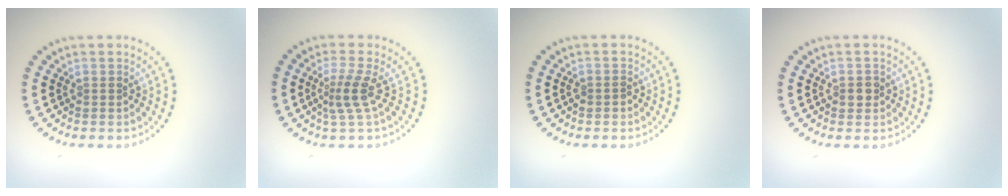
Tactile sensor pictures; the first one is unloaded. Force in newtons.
{"total": 2.5, "press": 1.7, "slide": 1.9}
{"total": 0.8, "press": 0.7, "slide": 0.2}
{"total": 1.2, "press": 1.2, "slide": 0.3}